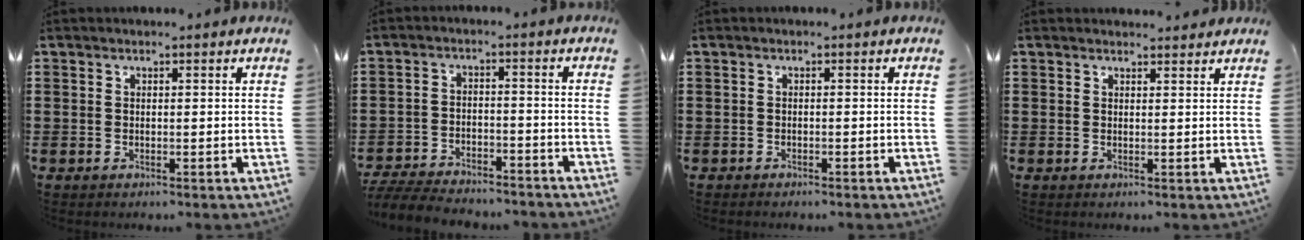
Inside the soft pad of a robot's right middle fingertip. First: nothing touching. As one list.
[{"total": 5.8, "force": [-5.6, 0.8, 1.2], "torque": [-0.026, 0.007, -0.112]}, {"total": 0.6, "force": [-0.6, 0.2, 0.0], "torque": [-0.002, 0.000, -0.013]}, {"total": 1.2, "force": [1.2, 0.2, 0.1], "torque": [0.003, -0.003, 0.021]}]